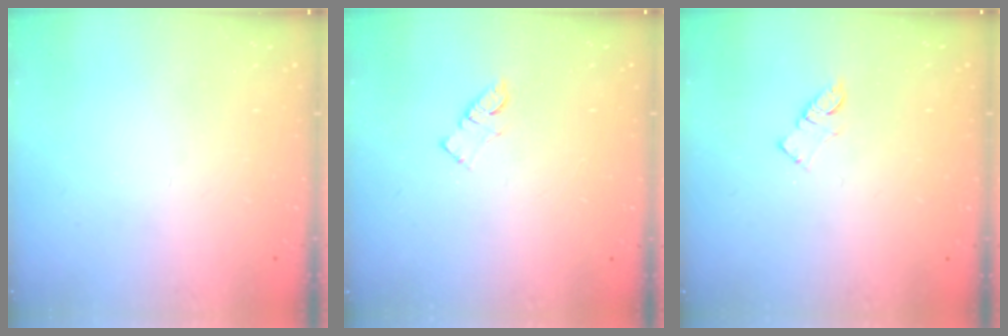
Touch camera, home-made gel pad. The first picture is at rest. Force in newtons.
{"total": 4.0, "press": 4.0, "slide": 0.4}
{"total": 5.8, "press": 5.8, "slide": 0.4}